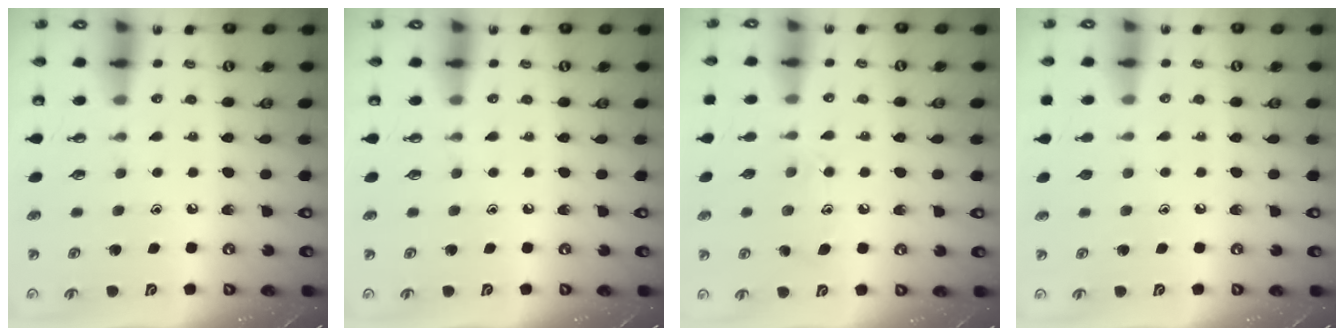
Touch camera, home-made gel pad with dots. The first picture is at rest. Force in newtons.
{"total": 0.0}
{"total": 9.6, "press": 9.6, "slide": 0.5}
{"total": 0.0}